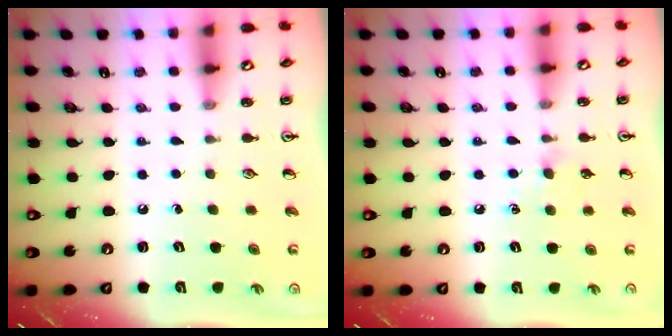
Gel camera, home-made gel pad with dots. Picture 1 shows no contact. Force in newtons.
{"total": 5.3, "press": 5.2, "slide": 0.6}